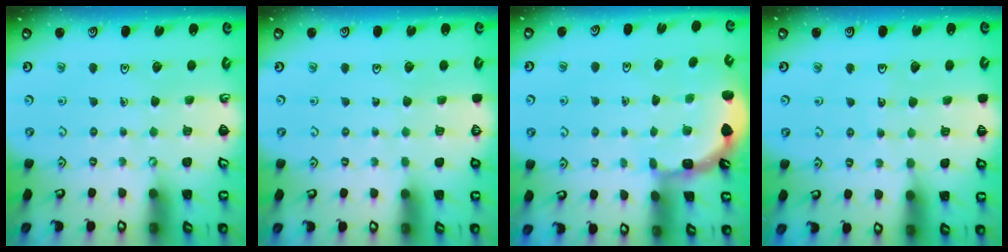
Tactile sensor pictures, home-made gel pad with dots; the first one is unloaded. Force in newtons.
{"total": 0.0}
{"total": 1.9, "press": 1.8, "slide": 0.6}
{"total": 2.5, "press": 2.5, "slide": 0.2}